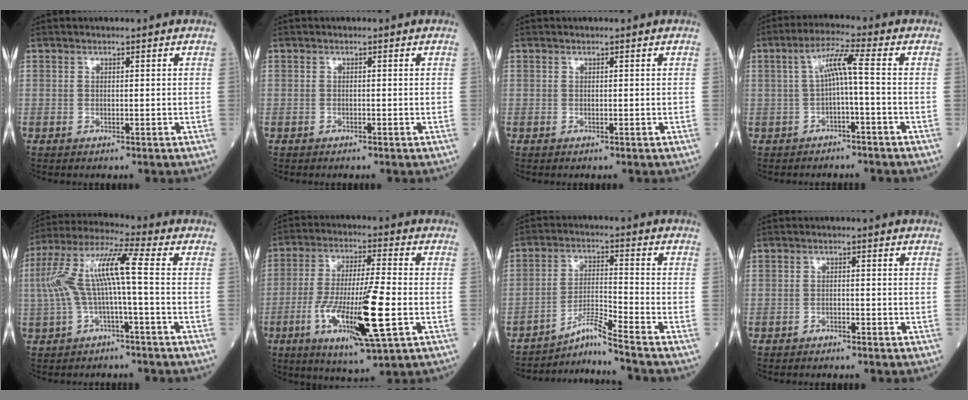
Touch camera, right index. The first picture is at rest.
{"total": 0.0}
{"total": 0.0}
{"total": 5.1, "force": [-0.3, -0.2, 5.1], "torque": [-0.096, 0.023, -0.003]}
{"total": 11.0, "force": [-0.6, 1.1, 10.9], "torque": [-0.229, 0.040, -0.015]}
{"total": 15.2, "force": [-4.3, 1.3, 14.6], "torque": [-0.276, -0.020, -0.075]}
{"total": 7.0, "force": [-6.0, -3.0, 1.9], "torque": [-0.049, -0.009, -0.107]}
{"total": 0.8, "force": [-0.7, 0.1, 0.3], "torque": [-0.007, 0.000, -0.013]}